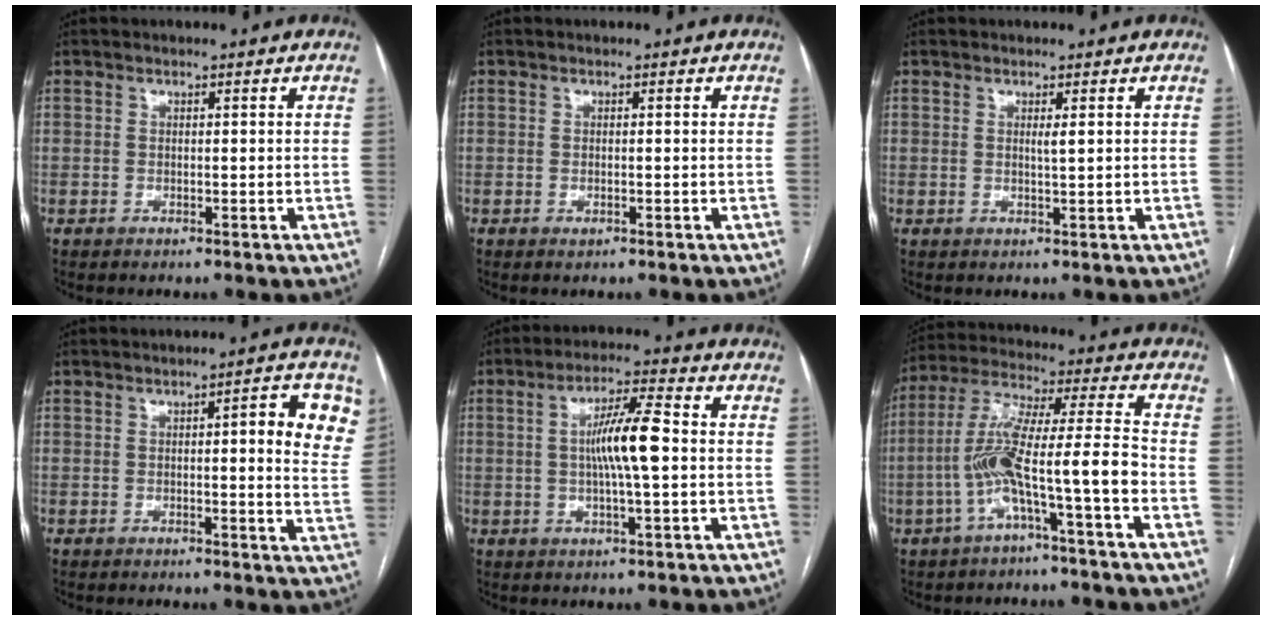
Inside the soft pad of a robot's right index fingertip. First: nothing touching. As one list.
[{"total": 0.6, "force": [-0.4, 0.2, 0.4], "torque": [-0.005, 0.000, -0.003]}, {"total": 0.9, "force": [0.4, -0.1, 0.8], "torque": [-0.016, -0.001, 0.006]}, {"total": 8.0, "force": [2.2, 1.6, 7.6], "torque": [-0.081, 0.005, 0.017]}, {"total": 8.4, "force": [0.3, 0.7, 8.3], "torque": [-0.151, 0.008, 0.000]}, {"total": 11.8, "force": [-4.2, -0.2, 11.0], "torque": [-0.218, 0.028, -0.079]}]